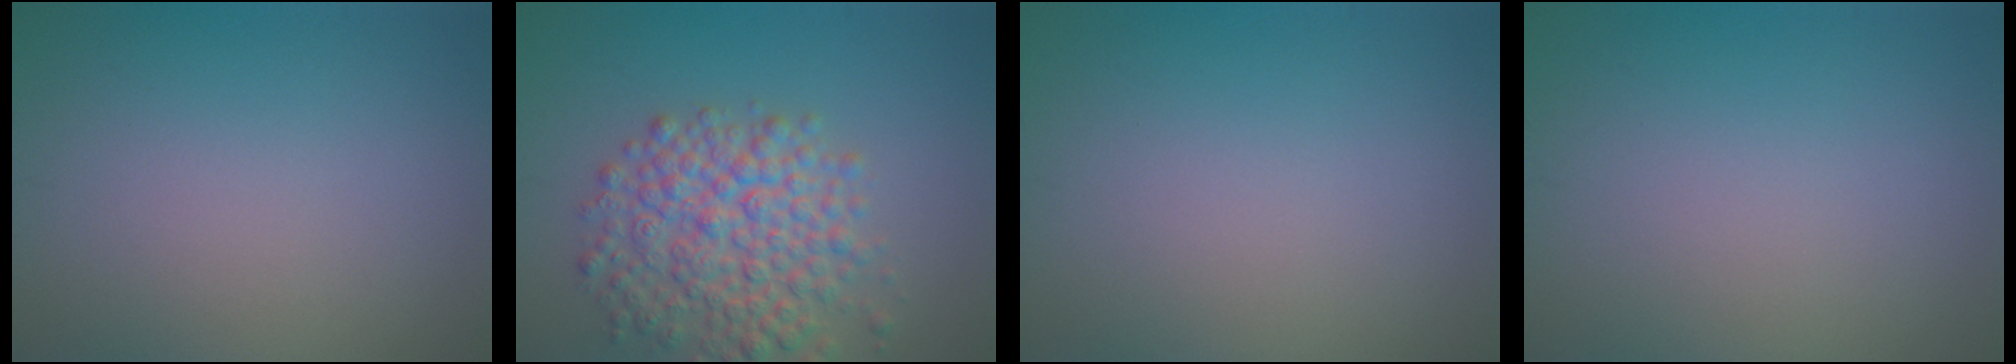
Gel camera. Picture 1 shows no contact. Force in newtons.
{"total": 6.4, "press": 6.4, "slide": 0.3}
{"total": 0.0}
{"total": 0.0}